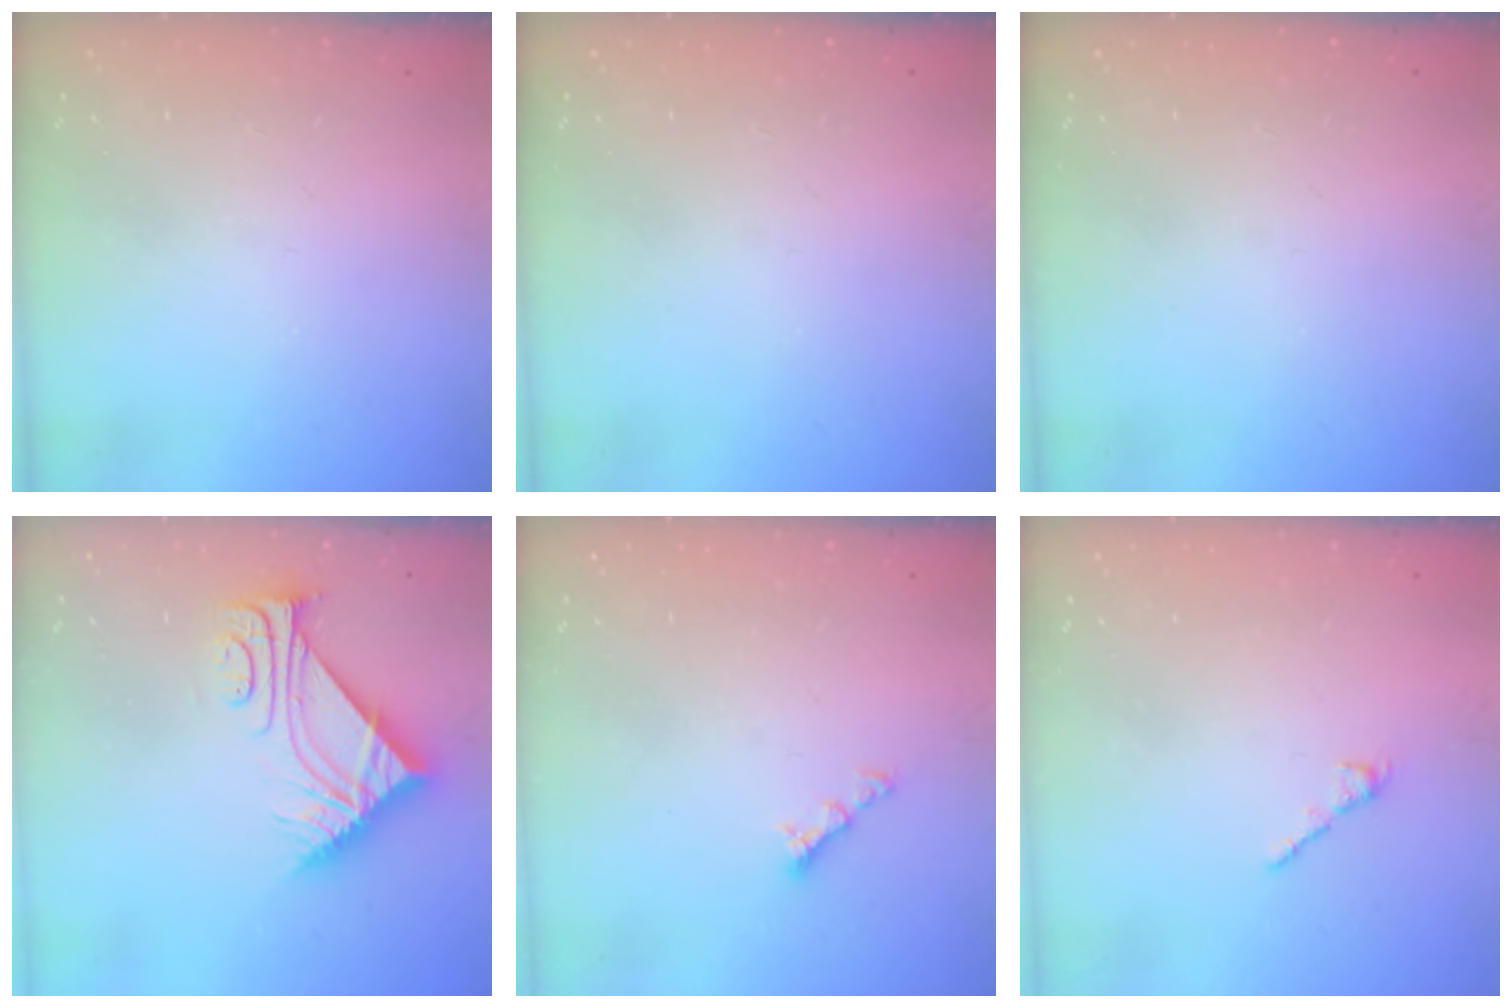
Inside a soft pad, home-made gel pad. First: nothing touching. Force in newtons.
{"total": 0.0}
{"total": 0.0}
{"total": 9.4, "press": 9.4, "slide": 0.2}
{"total": 3.5, "press": 3.5, "slide": 0.6}
{"total": 2.2, "press": 2.2, "slide": 0.4}